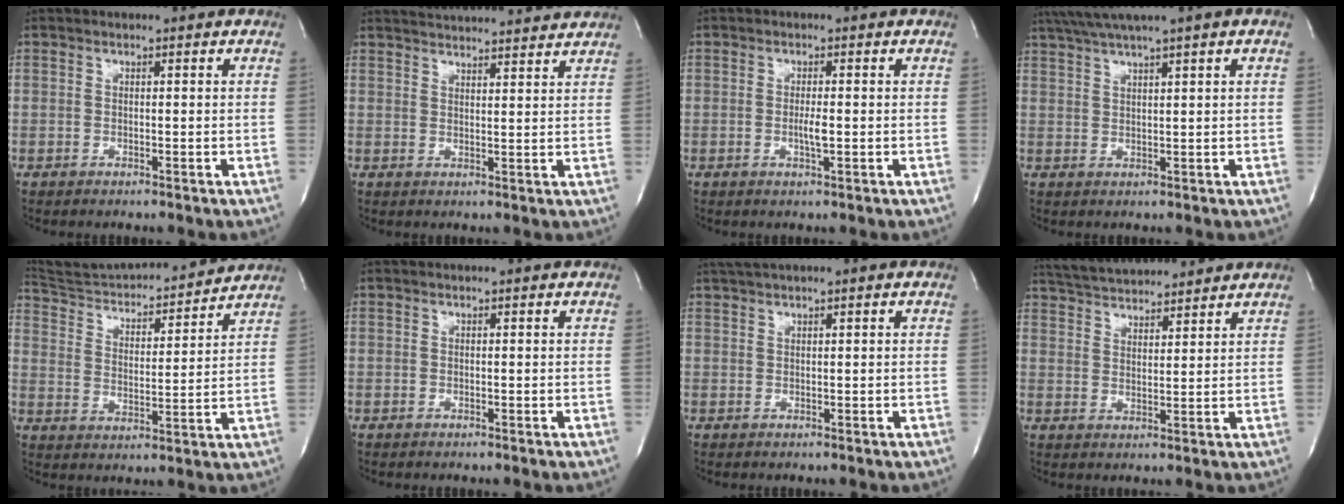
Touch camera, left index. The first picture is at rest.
{"total": 15.1, "force": [14.4, 1.2, 4.4], "torque": [-0.073, 0.023, 0.193]}
{"total": 1.7, "force": [-0.5, 0.0, 1.7], "torque": [-0.038, -0.010, -0.006]}
{"total": 8.6, "force": [6.6, -1.0, 5.4], "torque": [-0.096, 0.033, 0.104]}
{"total": 16.6, "force": [15.9, 1.8, 4.5], "torque": [-0.079, -0.001, 0.246]}
{"total": 0.0}
{"total": 2.9, "force": [2.4, -0.4, 1.6], "torque": [-0.030, 0.022, 0.048]}
{"total": 12.0, "force": [11.3, 1.6, 3.7], "torque": [-0.070, 0.023, 0.181]}